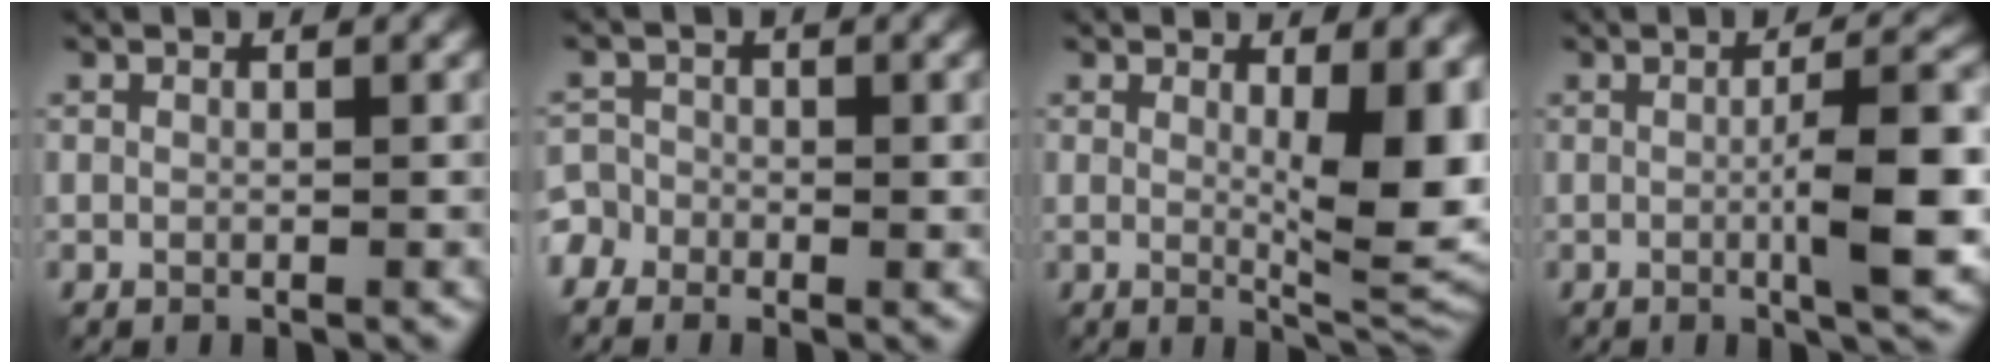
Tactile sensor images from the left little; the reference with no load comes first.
{"total": 2.9, "force": [-1.6, 2.4, 0.5], "torque": [-0.001, 0.004, -0.033]}
{"total": 8.4, "force": [1.1, 2.6, 7.9], "torque": [-0.112, -0.012, 0.023]}
{"total": 7.1, "force": [-0.7, 1.5, 6.9], "torque": [-0.098, 0.004, -0.013]}